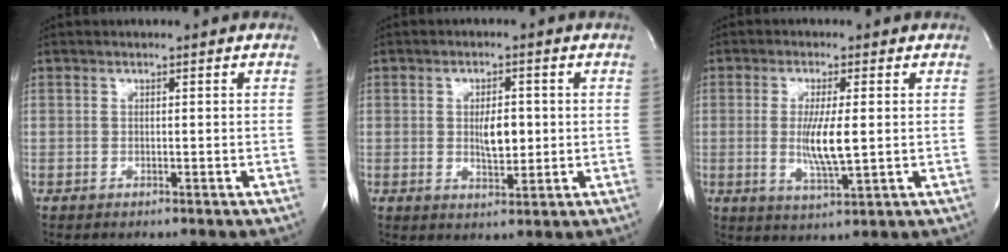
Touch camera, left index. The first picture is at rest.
{"total": 4.4, "force": [0.1, 1.8, 4.0], "torque": [-0.067, -0.003, 0.008]}
{"total": 6.5, "force": [0.0, 0.9, 6.4], "torque": [-0.129, -0.015, 0.002]}